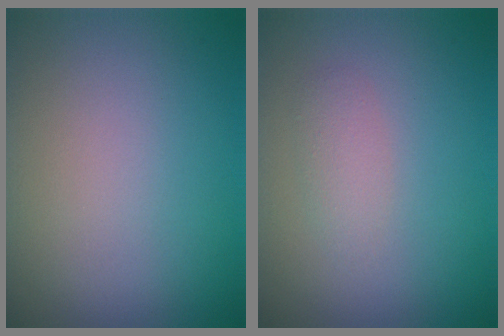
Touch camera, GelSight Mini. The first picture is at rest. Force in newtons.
{"total": 1.4, "press": 1.4, "slide": 0.1}